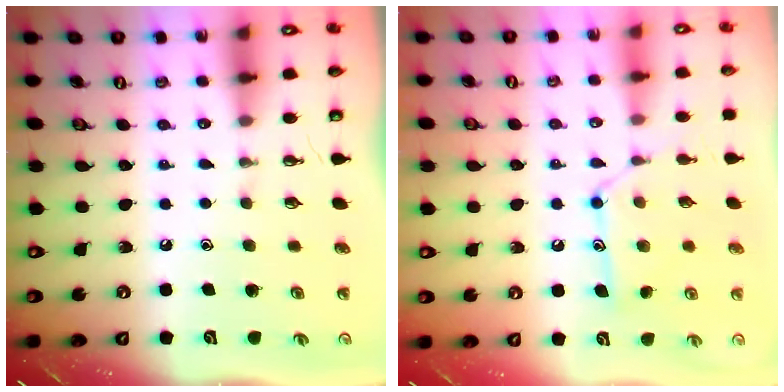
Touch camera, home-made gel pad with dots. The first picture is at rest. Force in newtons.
{"total": 12.9, "press": 12.9, "slide": 0.7}